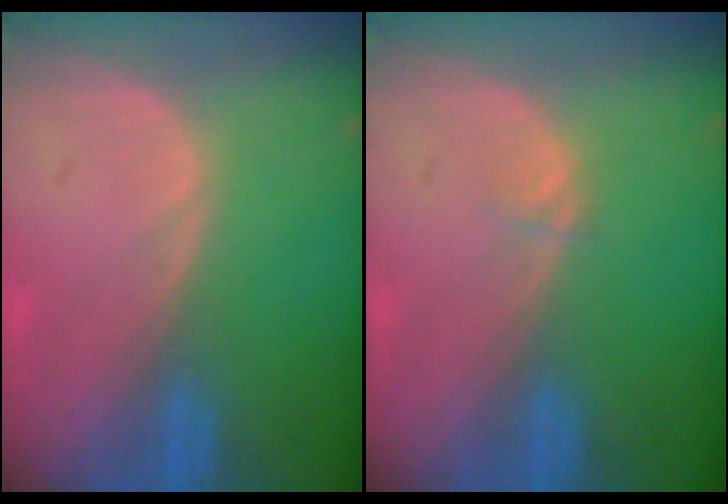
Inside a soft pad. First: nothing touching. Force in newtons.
{"total": 0.5, "press": 0.5, "slide": 0.1}